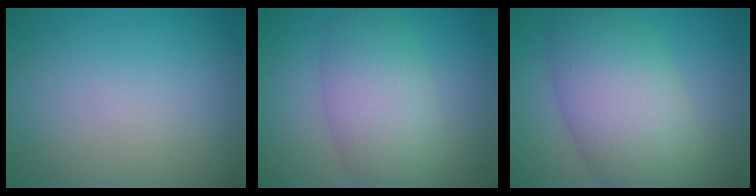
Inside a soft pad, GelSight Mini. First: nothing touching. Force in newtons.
{"total": 6.1, "press": 6.1, "slide": 0.3}
{"total": 9.1, "press": 9.1, "slide": 0.0}